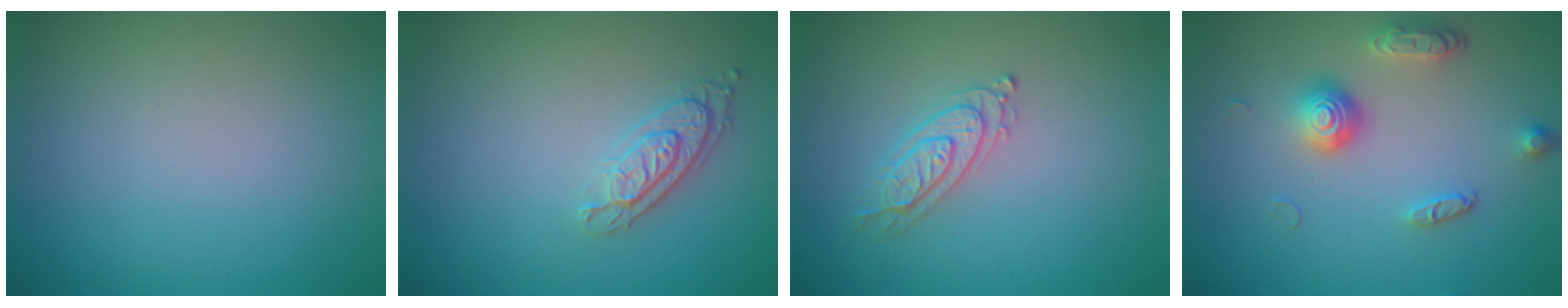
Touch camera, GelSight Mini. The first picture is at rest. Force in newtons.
{"total": 2.4, "press": 1.9, "slide": 1.4}
{"total": 2.1, "press": 2.1, "slide": 0.5}
{"total": 3.7, "press": 2.8, "slide": 2.3}